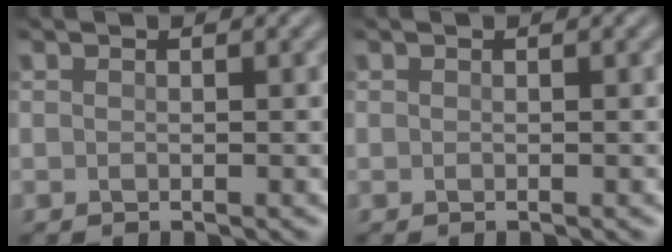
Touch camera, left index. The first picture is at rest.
{"total": 0.0}